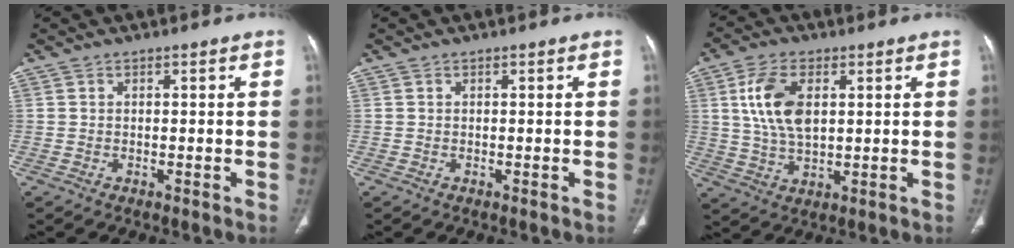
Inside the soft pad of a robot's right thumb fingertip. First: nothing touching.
{"total": 0.0}
{"total": 10.2, "force": [2.4, 5.6, 8.1], "torque": [-0.158, -0.005, 0.048]}